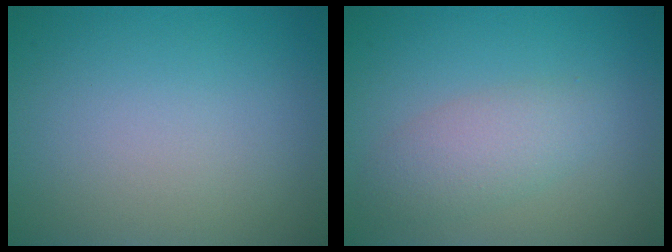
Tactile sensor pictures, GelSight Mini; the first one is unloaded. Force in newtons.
{"total": 3.0, "press": 3.0, "slide": 0.1}